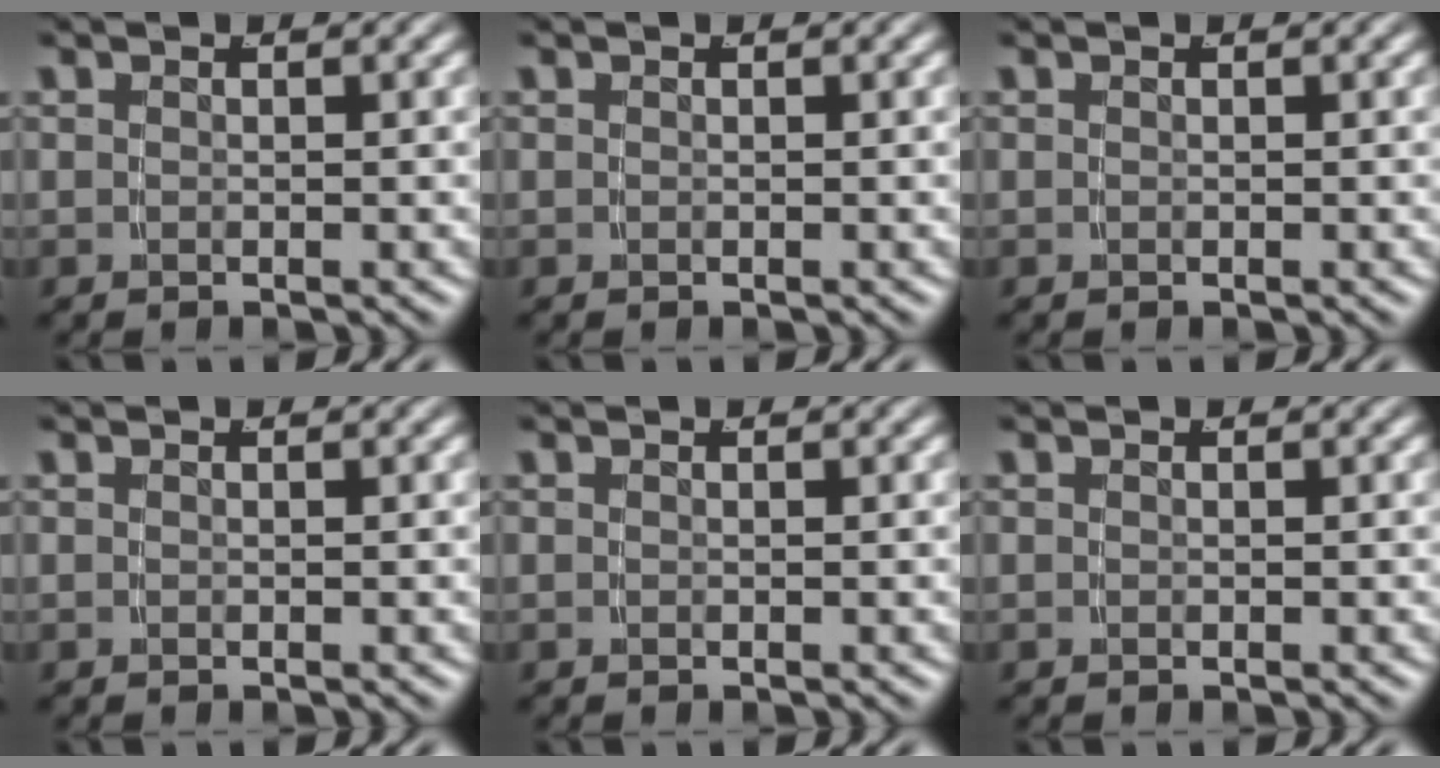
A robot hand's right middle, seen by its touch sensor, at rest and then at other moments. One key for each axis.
{"total": 0.0}
{"total": 0.0}
{"total": 0.0}
{"total": 0.0}
{"total": 0.0}